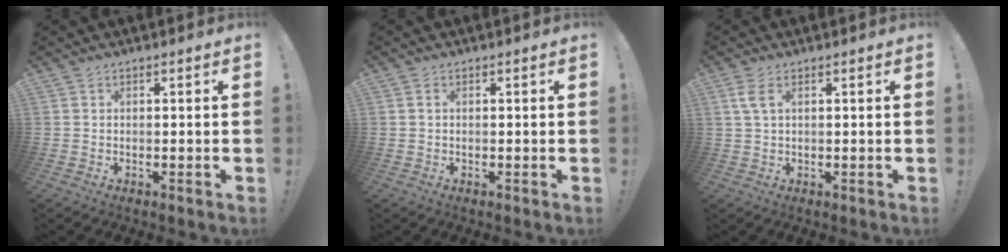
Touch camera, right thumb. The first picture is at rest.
{"total": 0.8, "force": [0.2, 0.5, 0.5], "torque": [-0.011, 0.002, 0.004]}
{"total": 4.2, "force": [1.6, 2.0, 3.4], "torque": [-0.060, 0.001, 0.028]}